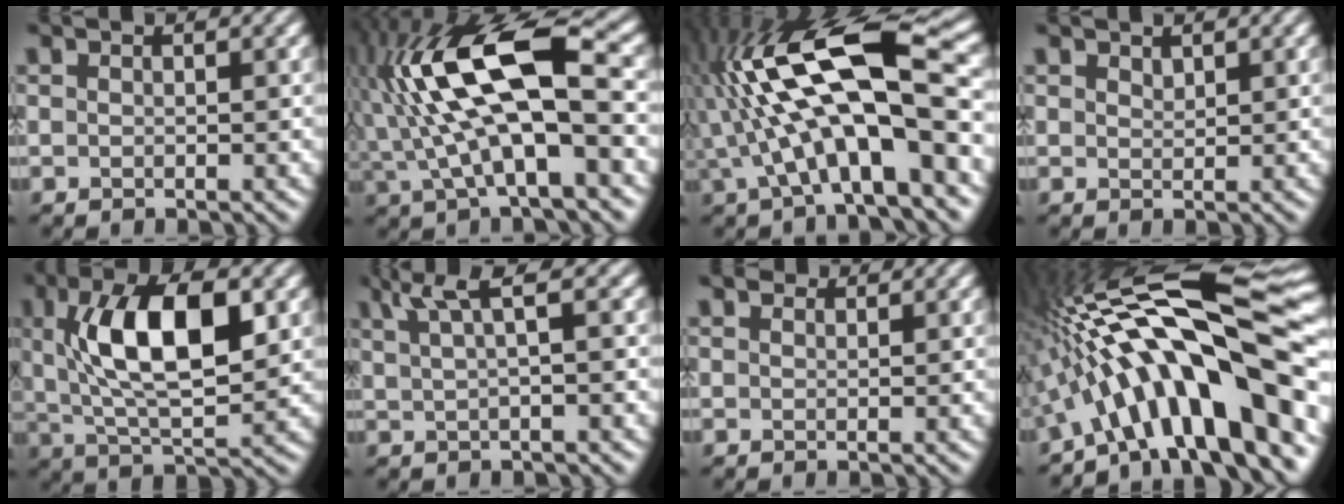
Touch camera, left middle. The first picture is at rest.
{"total": 12.4, "force": [1.1, 4.8, 11.3], "torque": [-0.213, 0.023, 0.012]}
{"total": 13.2, "force": [0.5, 4.4, 12.4], "torque": [-0.211, 0.027, 0.000]}
{"total": 0.8, "force": [0.7, 0.3, 0.1], "torque": [-0.005, -0.001, 0.013]}
{"total": 9.8, "force": [2.5, 3.8, 8.7], "torque": [-0.150, 0.011, 0.039]}
{"total": 3.1, "force": [1.8, 0.5, 2.6], "torque": [-0.043, 0.013, 0.034]}
{"total": 0.9, "force": [0.8, 0.5, 0.1], "torque": [0.001, 0.001, 0.006]}
{"total": 15.5, "force": [-3.5, 4.1, 14.6], "torque": [-0.204, 0.041, -0.062]}